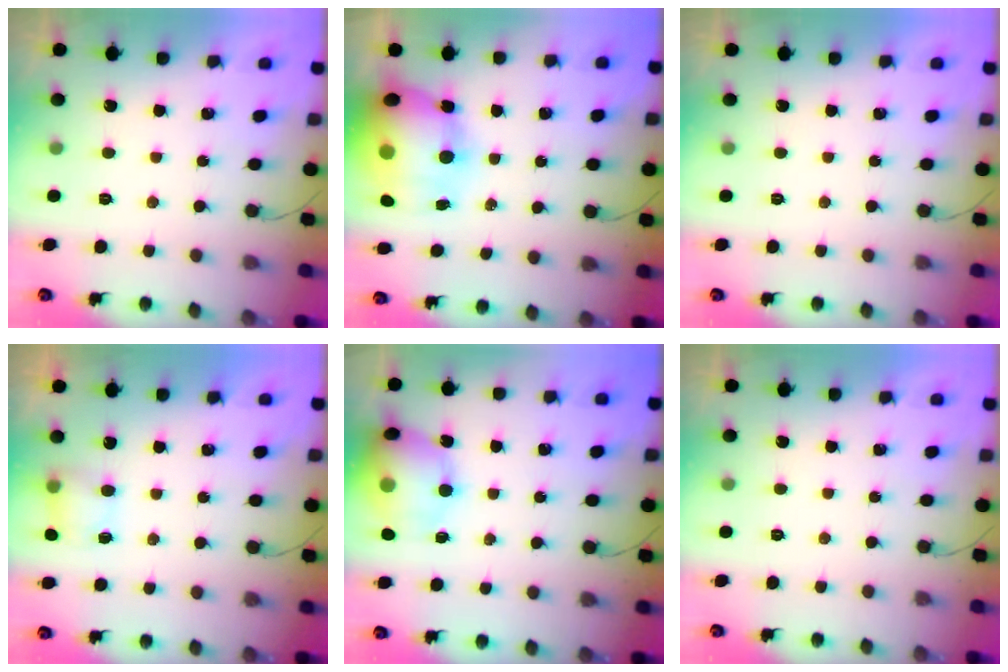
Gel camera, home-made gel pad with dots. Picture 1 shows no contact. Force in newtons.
{"total": 21.3, "press": 19.3, "slide": 8.9}
{"total": 0.0}
{"total": 6.1, "press": 6.0, "slide": 1.1}
{"total": 15.0, "press": 14.7, "slide": 2.8}
{"total": 0.0}